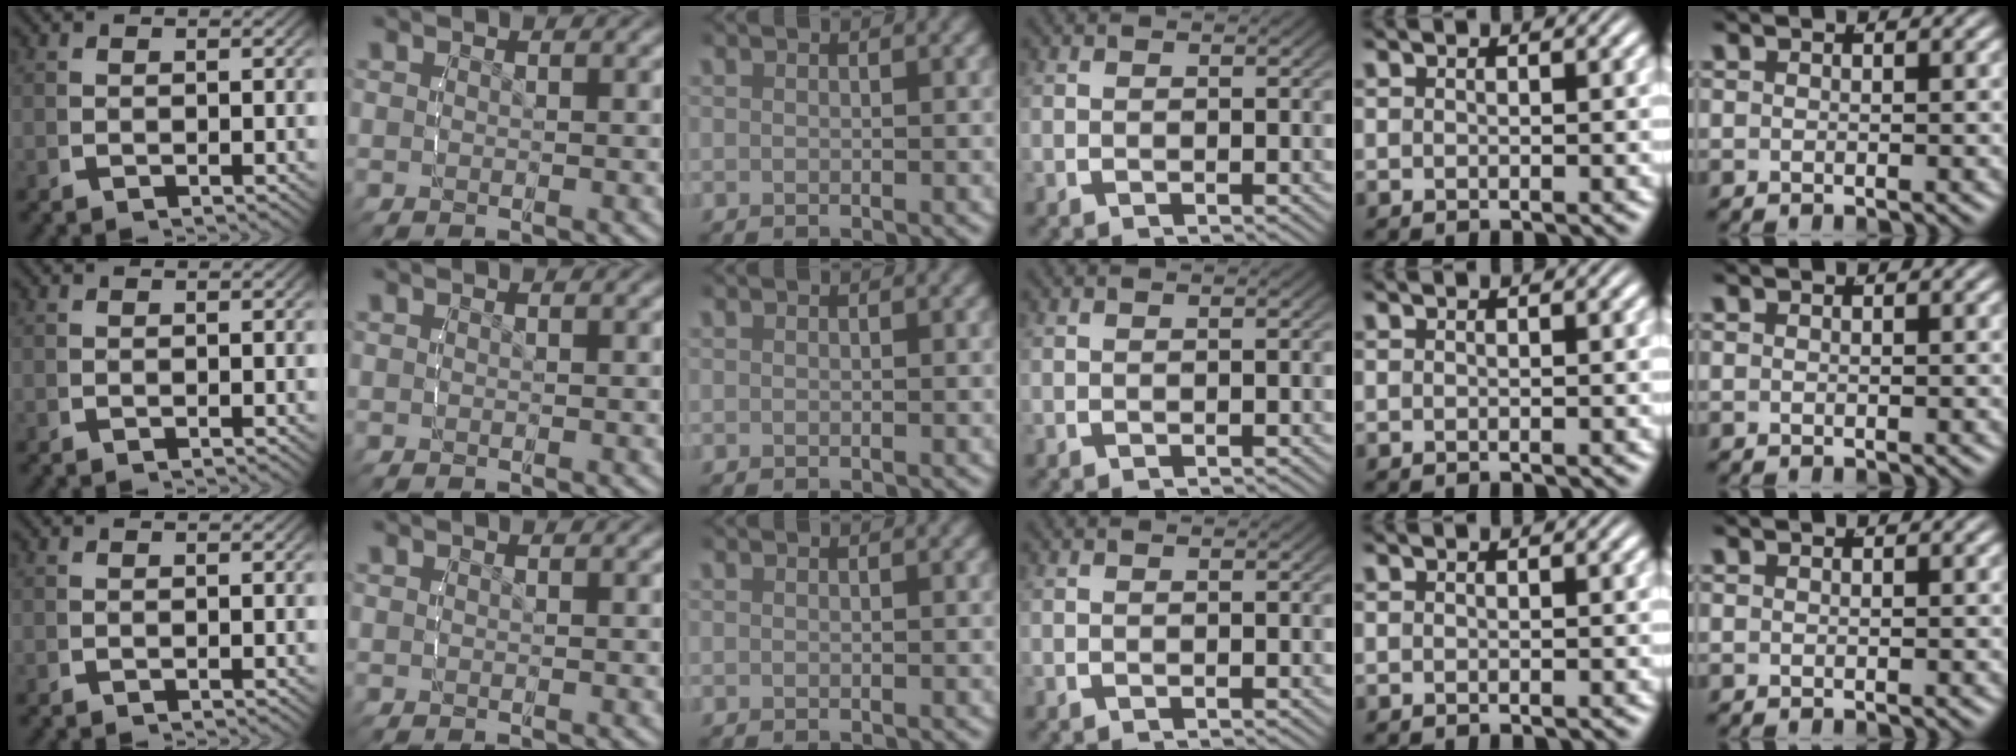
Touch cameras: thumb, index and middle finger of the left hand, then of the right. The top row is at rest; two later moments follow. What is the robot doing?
{"motion": "lift_and_place", "object": "cubes"}